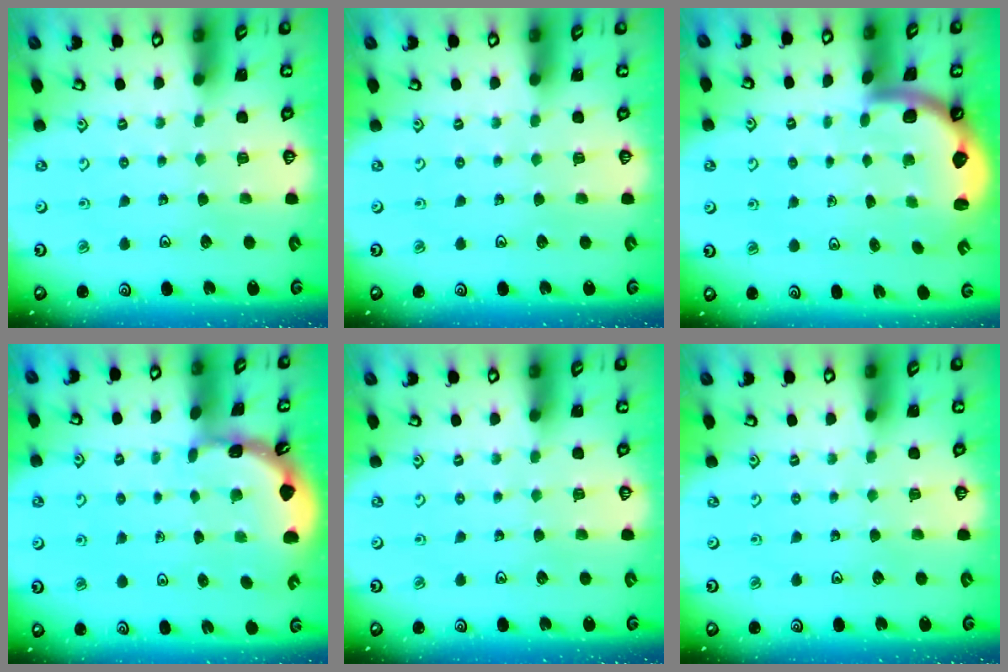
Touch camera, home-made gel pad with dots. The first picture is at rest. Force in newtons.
{"total": 0.0}
{"total": 2.3, "press": 2.3, "slide": 0.4}
{"total": 1.8, "press": 1.8, "slide": 0.2}
{"total": 0.0}
{"total": 0.0}